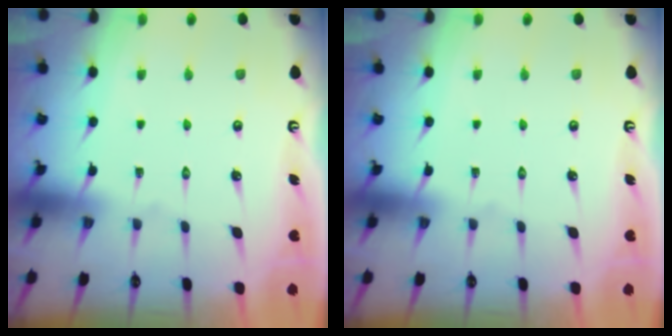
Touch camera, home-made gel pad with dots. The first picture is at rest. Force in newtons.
{"total": 0.0}